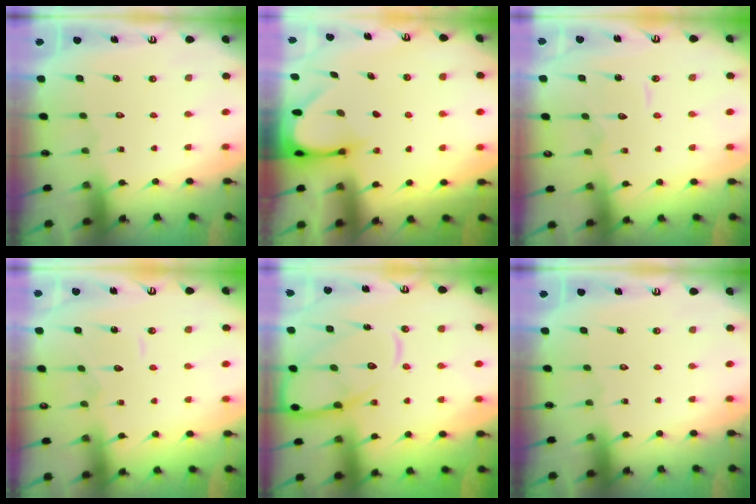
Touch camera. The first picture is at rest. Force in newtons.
{"total": 3.3, "press": 3.3, "slide": 0.3}
{"total": 6.5, "press": 6.5, "slide": 0.5}
{"total": 5.3, "press": 5.2, "slide": 0.7}
{"total": 13.0, "press": 13.0, "slide": 1.3}
{"total": 0.0}